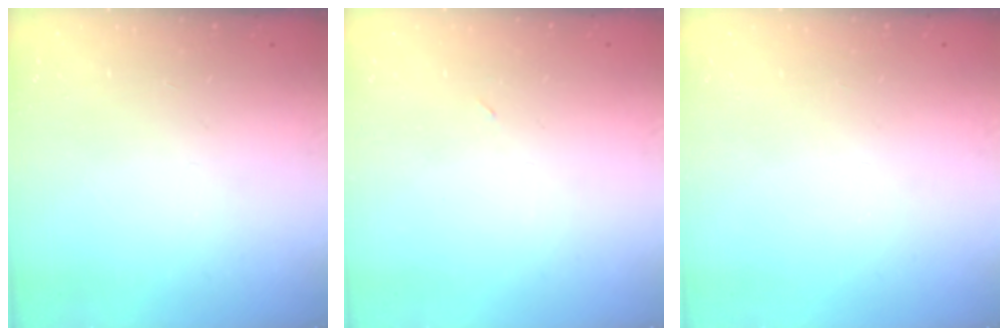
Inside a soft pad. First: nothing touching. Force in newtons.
{"total": 2.4, "press": 2.3, "slide": 0.8}
{"total": 0.0}